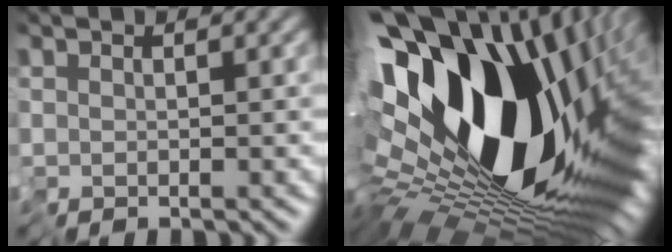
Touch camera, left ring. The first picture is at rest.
{"total": 20.7, "force": [3.3, 10.7, 17.4], "torque": [-0.300, -0.027, 0.055]}